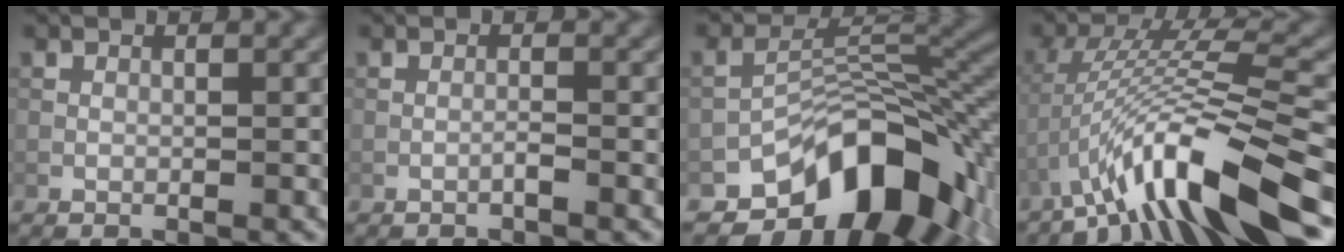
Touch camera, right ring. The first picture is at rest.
{"total": 0.7, "force": [-0.5, 0.0, 0.5], "torque": [-0.010, 0.004, -0.013]}
{"total": 11.1, "force": [-6.4, 6.0, 6.8], "torque": [-0.080, 0.003, -0.111]}
{"total": 10.1, "force": [-6.3, 1.5, 7.8], "torque": [-0.140, 0.013, -0.105]}